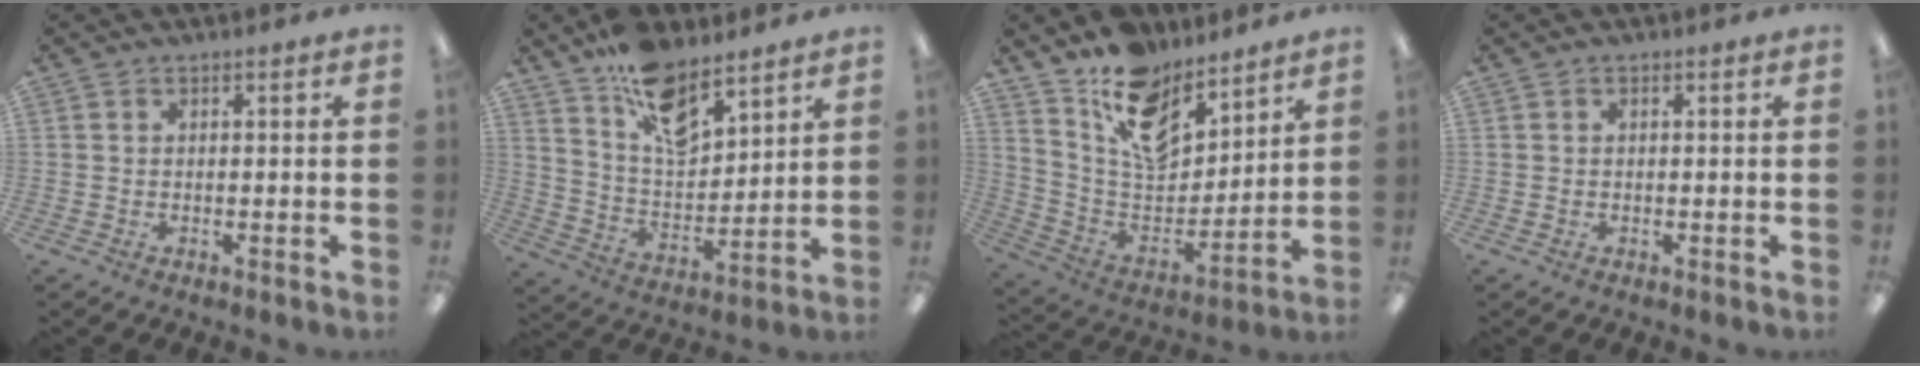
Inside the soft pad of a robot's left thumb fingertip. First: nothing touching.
{"total": 14.0, "force": [10.2, 6.1, 7.2], "torque": [-0.121, -0.061, 0.185]}
{"total": 15.1, "force": [10.7, 8.2, 6.7], "torque": [-0.125, -0.072, 0.200]}
{"total": 0.0}